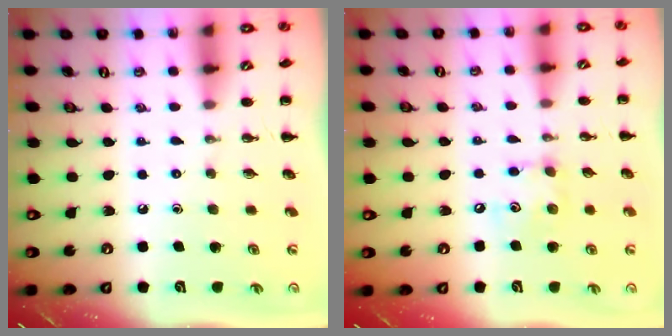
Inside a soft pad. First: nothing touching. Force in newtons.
{"total": 6.0, "press": 5.9, "slide": 1.0}